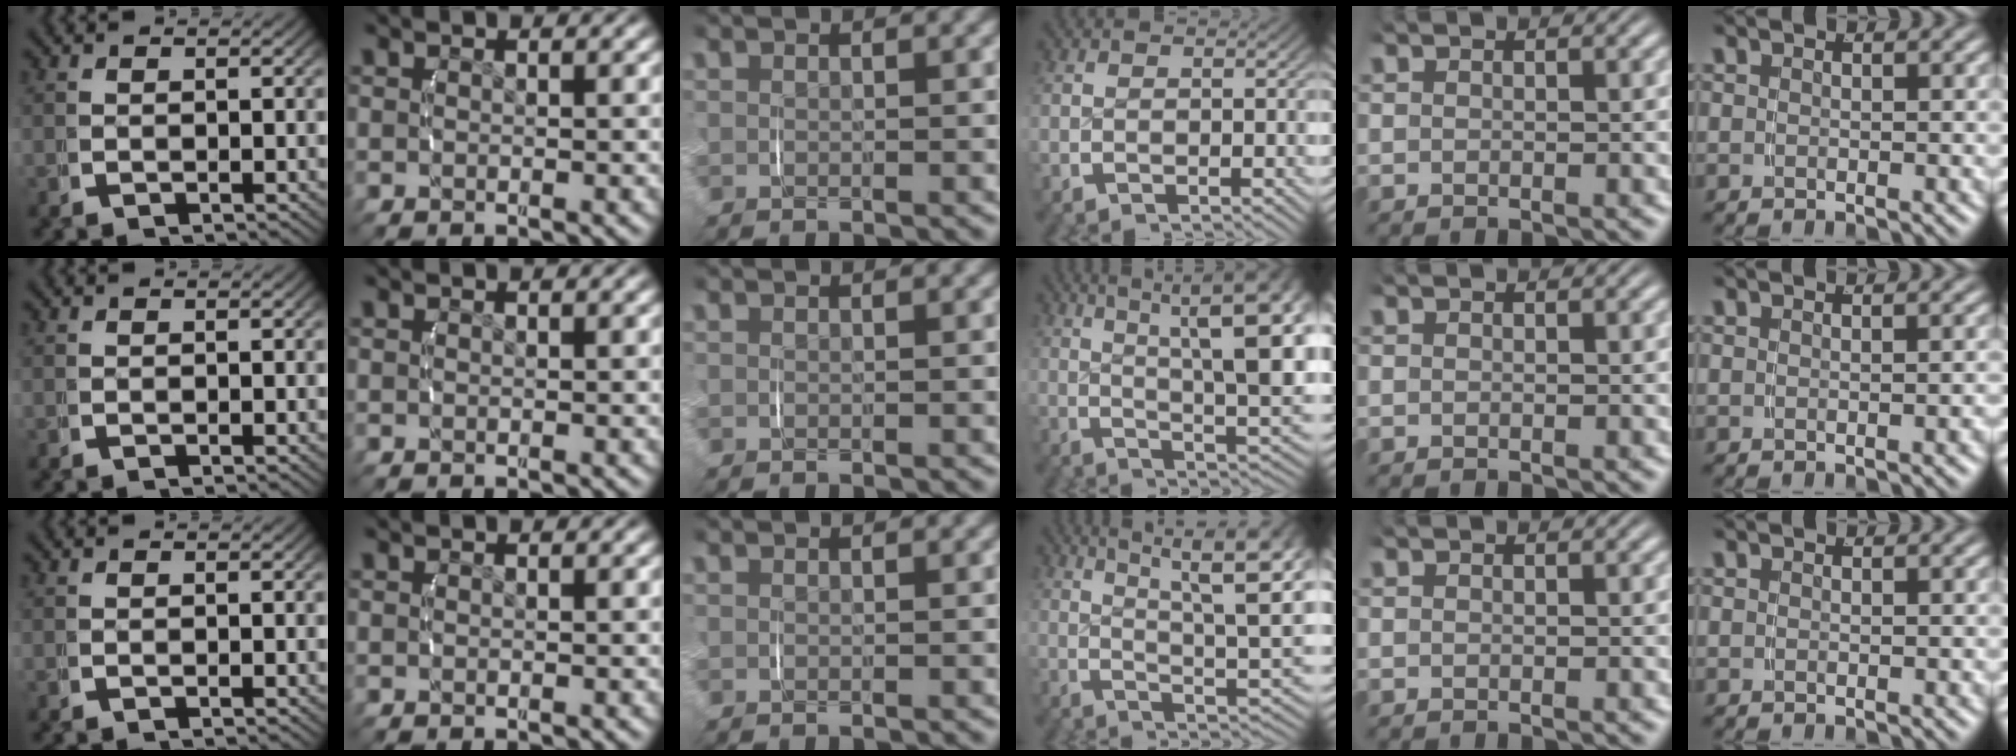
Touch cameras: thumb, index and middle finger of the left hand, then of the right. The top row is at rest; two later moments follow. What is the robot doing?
{"motion": "lift_and_place", "object": "string"}